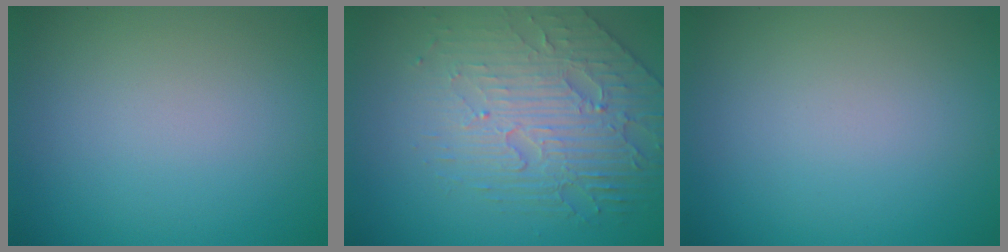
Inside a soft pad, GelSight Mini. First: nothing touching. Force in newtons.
{"total": 4.7, "press": 4.2, "slide": 2.2}
{"total": 0.0}